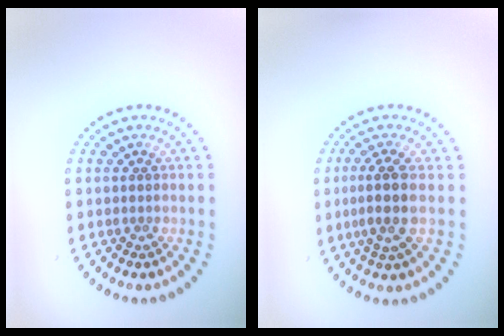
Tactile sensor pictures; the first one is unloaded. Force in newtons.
{"total": 2.9, "press": 2.3, "slide": 1.7}